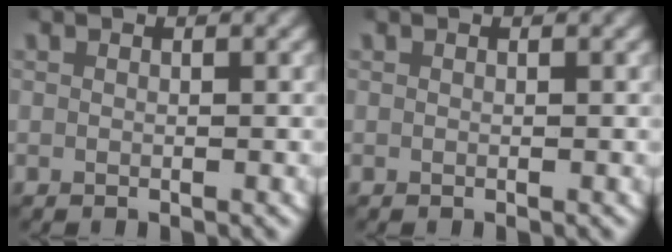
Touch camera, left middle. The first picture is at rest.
{"total": 0.0}